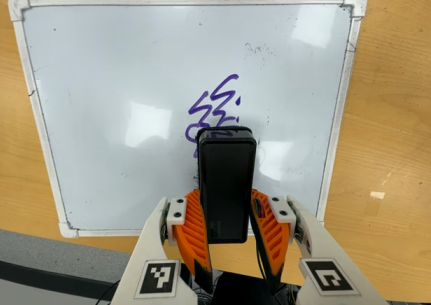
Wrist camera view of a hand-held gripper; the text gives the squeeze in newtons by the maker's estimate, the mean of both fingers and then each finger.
{"total": 8.2, "left": 6.8, "right": 9.7}